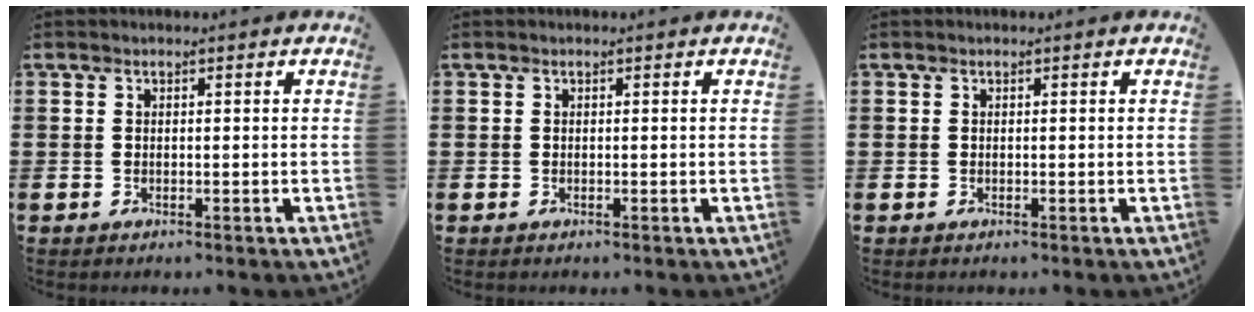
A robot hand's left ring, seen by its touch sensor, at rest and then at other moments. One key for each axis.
{"total": 0.0}
{"total": 0.0}